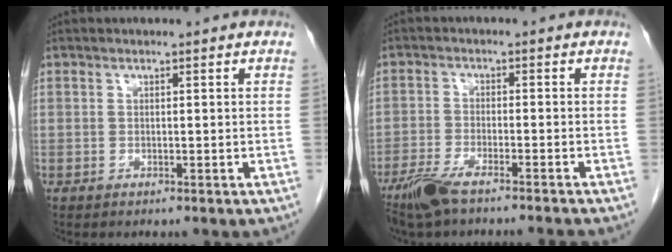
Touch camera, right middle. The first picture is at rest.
{"total": 7.3, "force": [-6.0, 0.1, 4.2], "torque": [-0.075, -0.017, -0.108]}